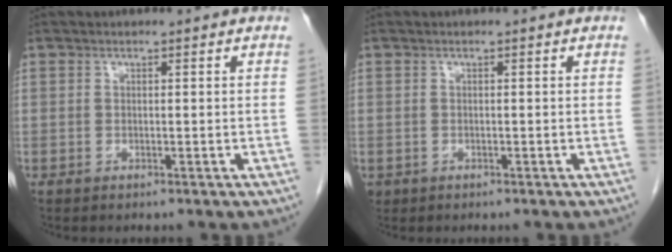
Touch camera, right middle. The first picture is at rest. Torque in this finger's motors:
{"motor_torque": [-0.13, 0.16, -0.07, -0.01]}